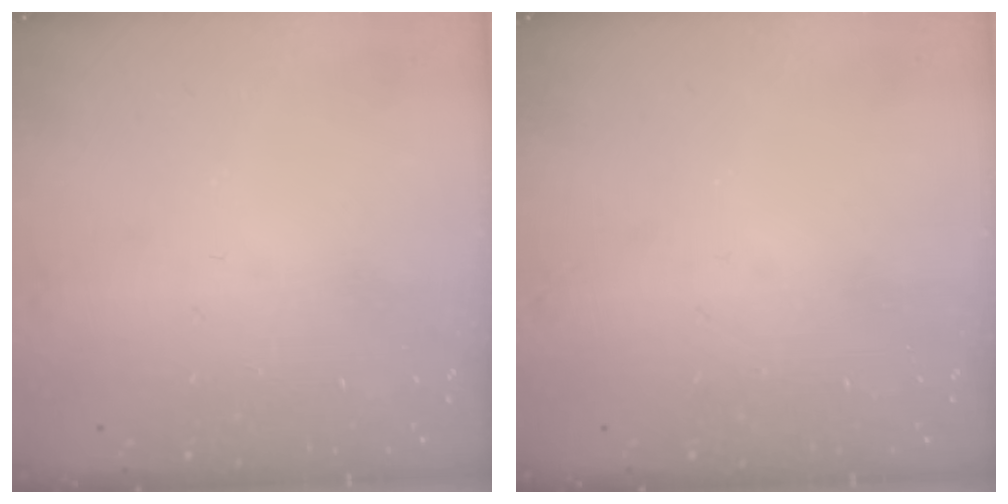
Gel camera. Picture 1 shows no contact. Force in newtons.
{"total": 0.0}